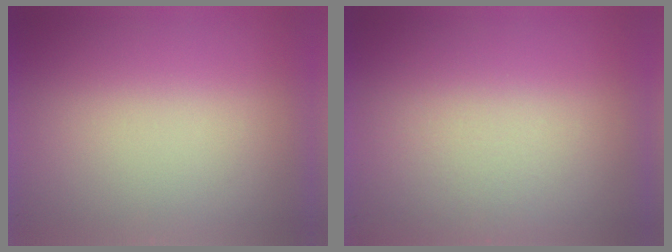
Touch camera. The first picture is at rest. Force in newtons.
{"total": 2.3}